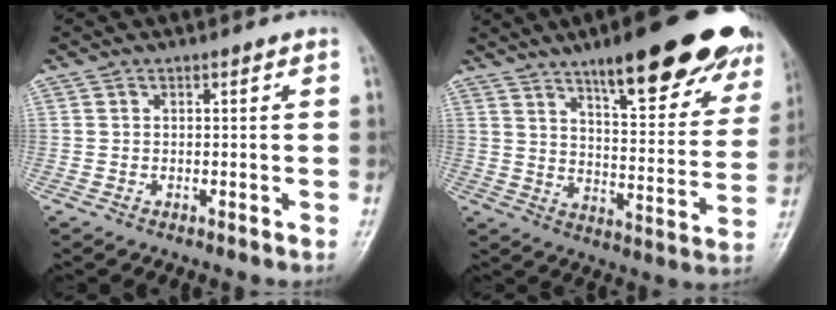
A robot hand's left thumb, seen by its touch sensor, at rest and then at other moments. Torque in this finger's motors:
{"motor_torque": [1.77, 0.52, 1.85, -0.92, 0.26]}